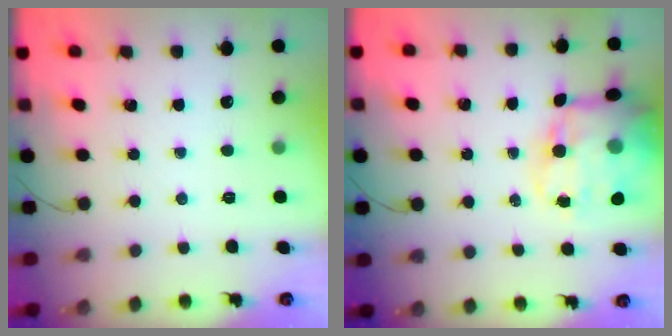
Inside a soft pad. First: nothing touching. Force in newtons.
{"total": 18.7, "press": 18.2, "slide": 4.2}